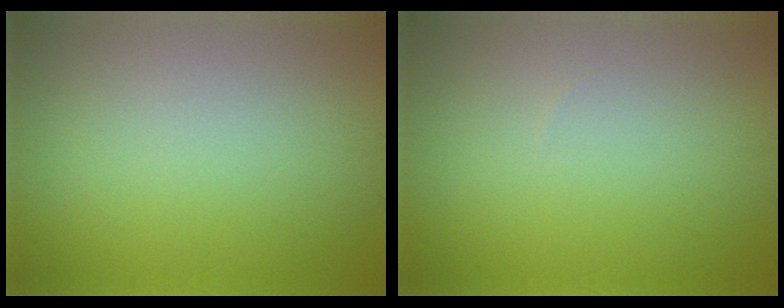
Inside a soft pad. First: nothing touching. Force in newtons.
{"total": 0.0}